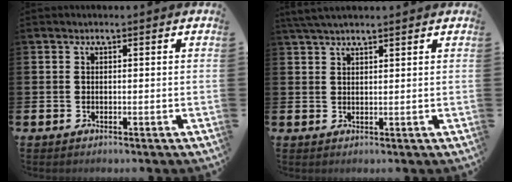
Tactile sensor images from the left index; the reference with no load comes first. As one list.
[{"total": 3.2, "force": [2.7, 0.6, 1.4], "torque": [-0.029, -0.003, 0.050]}]